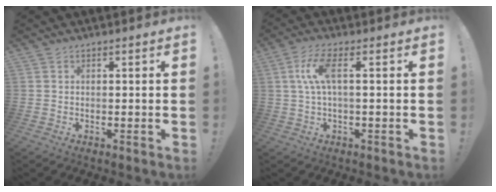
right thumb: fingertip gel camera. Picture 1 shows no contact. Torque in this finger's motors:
{"motor_torque": [0.99, 0.92, 0.06, 0.09, 0.04]}